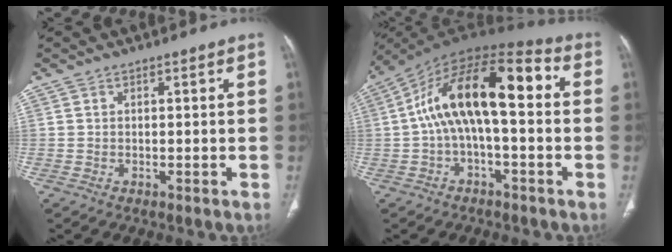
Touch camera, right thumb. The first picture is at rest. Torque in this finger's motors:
{"motor_torque": [0.48, 0.55, 1.65, -0.54, 0.29]}